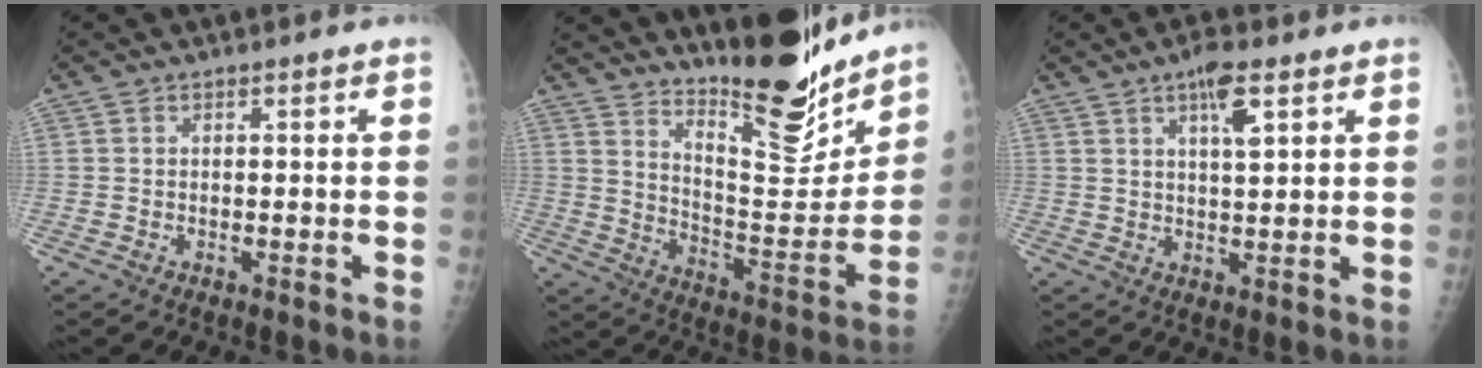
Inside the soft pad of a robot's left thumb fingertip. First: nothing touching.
{"total": 19.7, "force": [16.2, 4.8, 10.1], "torque": [-0.107, -0.134, 0.255]}
{"total": 5.9, "force": [3.0, 1.5, 4.8], "torque": [-0.074, -0.010, 0.048]}